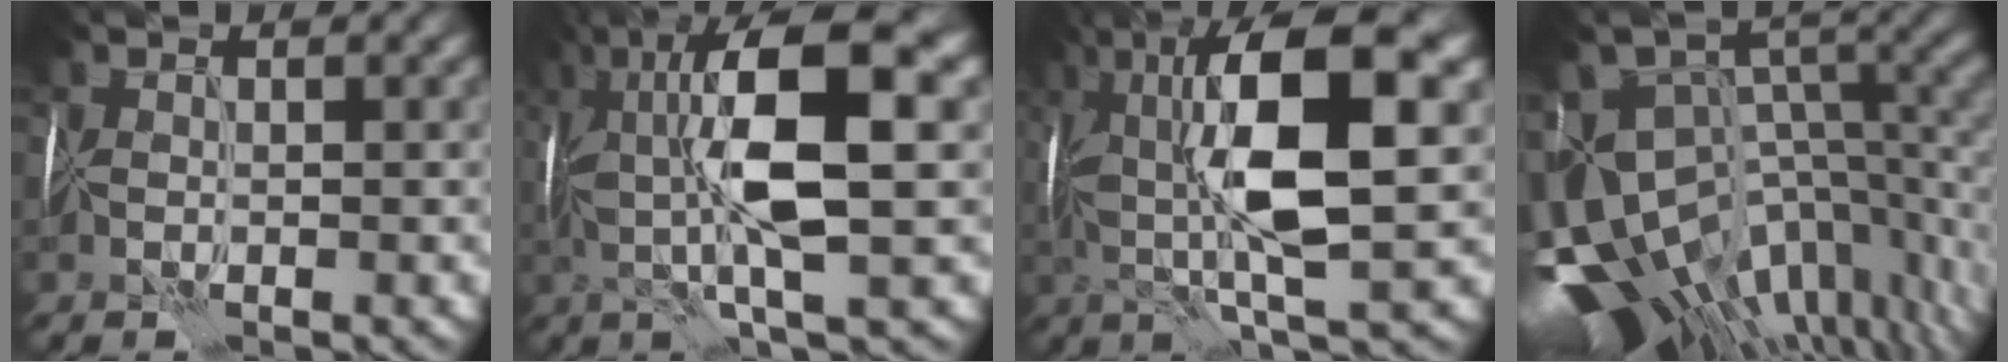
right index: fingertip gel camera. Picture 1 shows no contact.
{"total": 9.8, "force": [1.5, 2.4, 9.4], "torque": [-0.171, 0.015, 0.031]}
{"total": 10.7, "force": [1.6, 3.1, 10.1], "torque": [-0.167, 0.014, 0.027]}
{"total": 12.6, "force": [-5.4, 7.9, 8.2], "torque": [-0.139, 0.020, -0.061]}